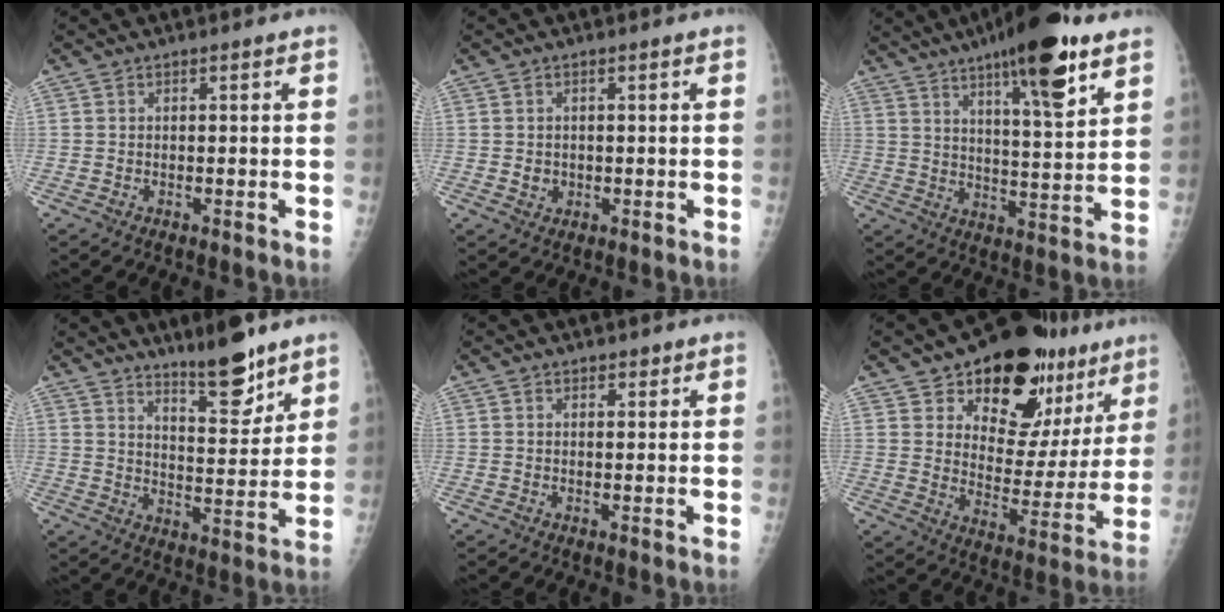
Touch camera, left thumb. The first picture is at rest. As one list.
[{"total": 2.0, "force": [-0.1, 1.8, 0.8], "torque": [-0.005, 0.001, 0.005]}, {"total": 16.9, "force": [10.1, 3.8, 13.0], "torque": [-0.177, -0.048, 0.156]}, {"total": 10.4, "force": [8.1, 2.6, 6.0], "torque": [-0.071, -0.069, 0.135]}, {"total": 1.3, "force": [0.9, 0.9, 0.5], "torque": [0.005, -0.005, 0.010]}, {"total": 22.4, "force": [15.2, 12.1, 11.2], "torque": [-0.115, -0.076, 0.212]}]